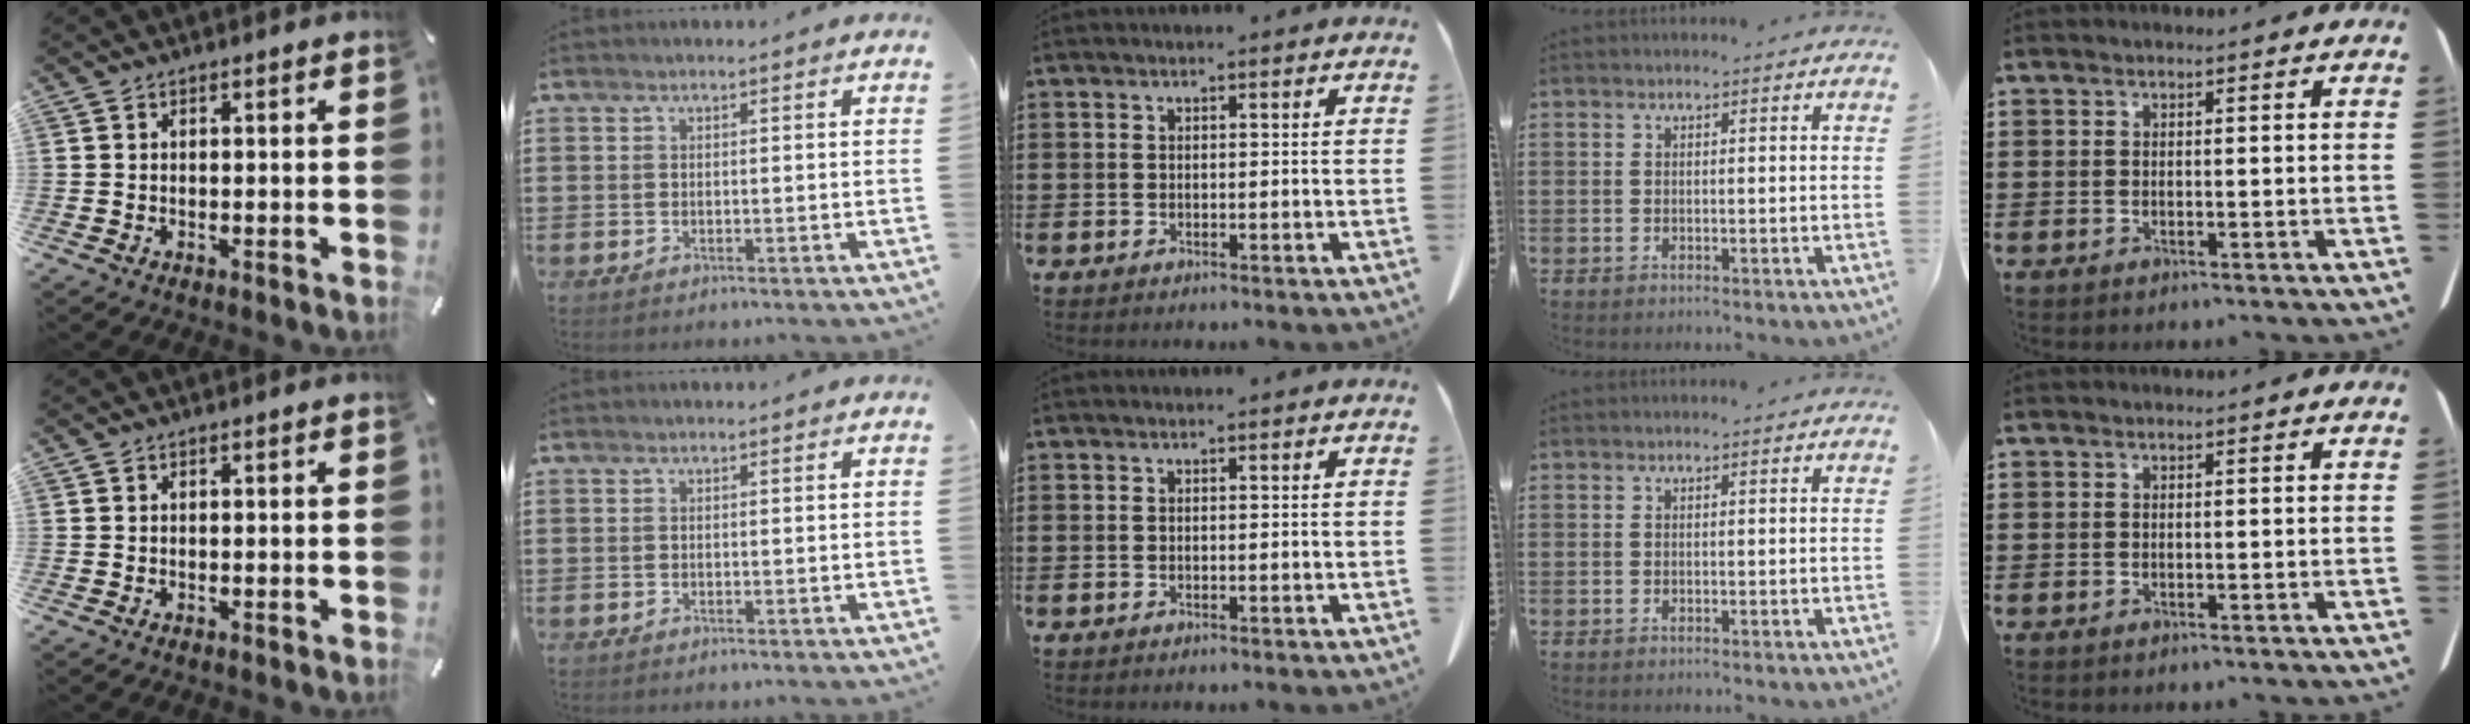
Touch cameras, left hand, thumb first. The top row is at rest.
{}